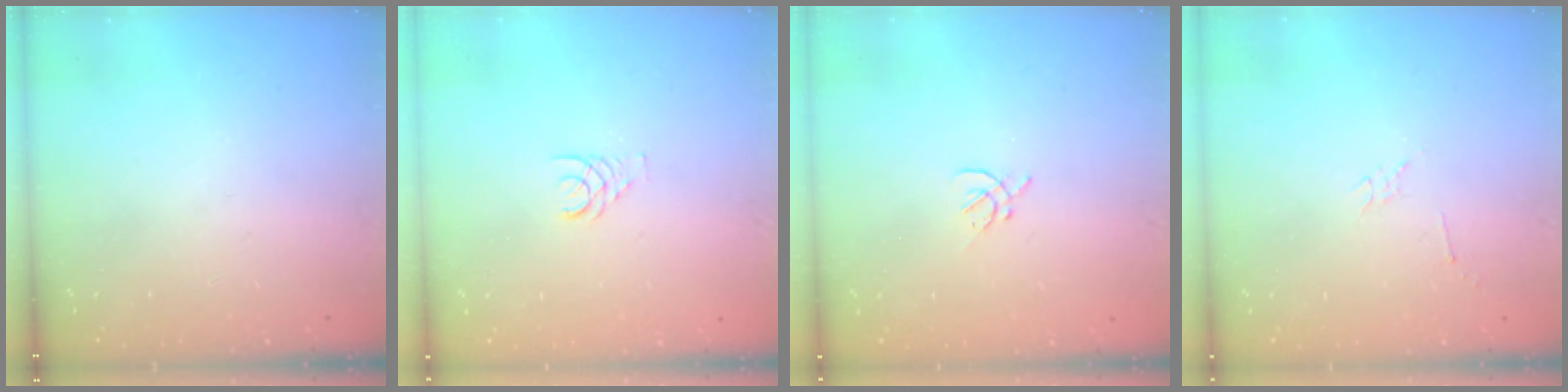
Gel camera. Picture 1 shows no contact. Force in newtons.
{"total": 1.7, "press": 1.7, "slide": 0.2}
{"total": 1.6, "press": 1.5, "slide": 0.5}
{"total": 2.3, "press": 2.3, "slide": 0.4}